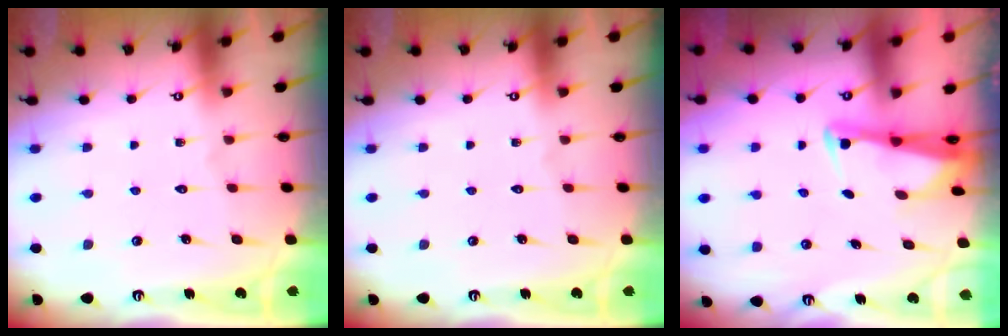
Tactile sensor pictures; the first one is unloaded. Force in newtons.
{"total": 0.0}
{"total": 2.4, "press": 2.4, "slide": 0.5}